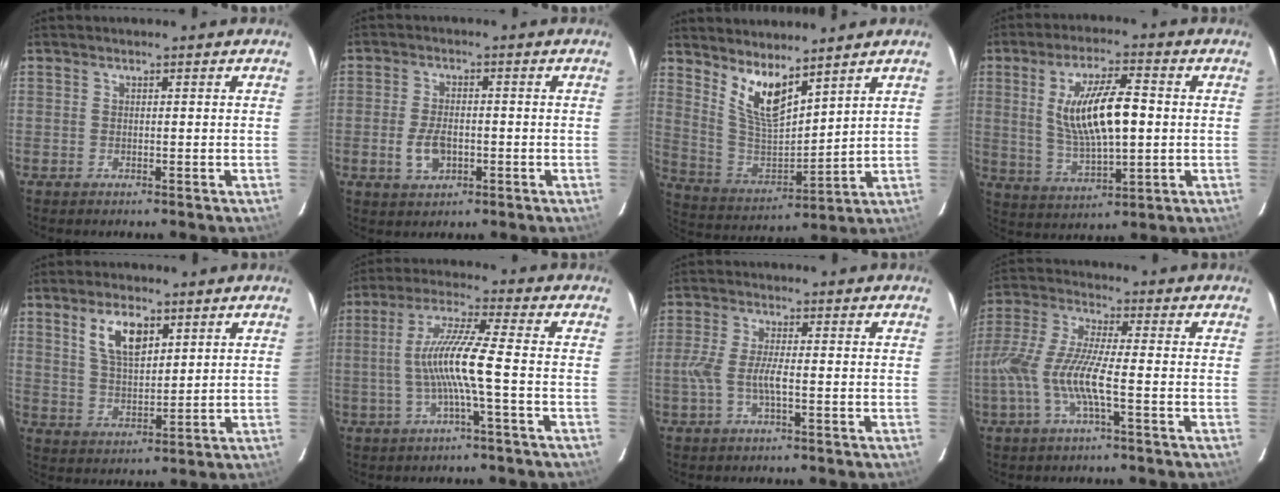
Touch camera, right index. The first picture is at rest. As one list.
[{"total": 5.5, "force": [-1.6, 3.3, 4.1], "torque": [-0.089, -0.001, -0.024]}, {"total": 10.5, "force": [7.2, 3.2, 7.0], "torque": [-0.133, -0.015, 0.151]}, {"total": 13.5, "force": [1.3, 4.3, 12.7], "torque": [-0.239, -0.001, 0.035]}, {"total": 8.3, "force": [4.1, 3.8, 6.1], "torque": [-0.113, 0.007, 0.083]}, {"total": 9.9, "force": [-1.9, -0.8, 9.7], "torque": [-0.191, 0.004, -0.035]}, {"total": 5.3, "force": [-1.4, 0.8, 5.1], "torque": [-0.108, -0.001, -0.027]}, {"total": 11.2, "force": [-3.3, 1.4, 10.7], "torque": [-0.229, -0.005, -0.065]}]